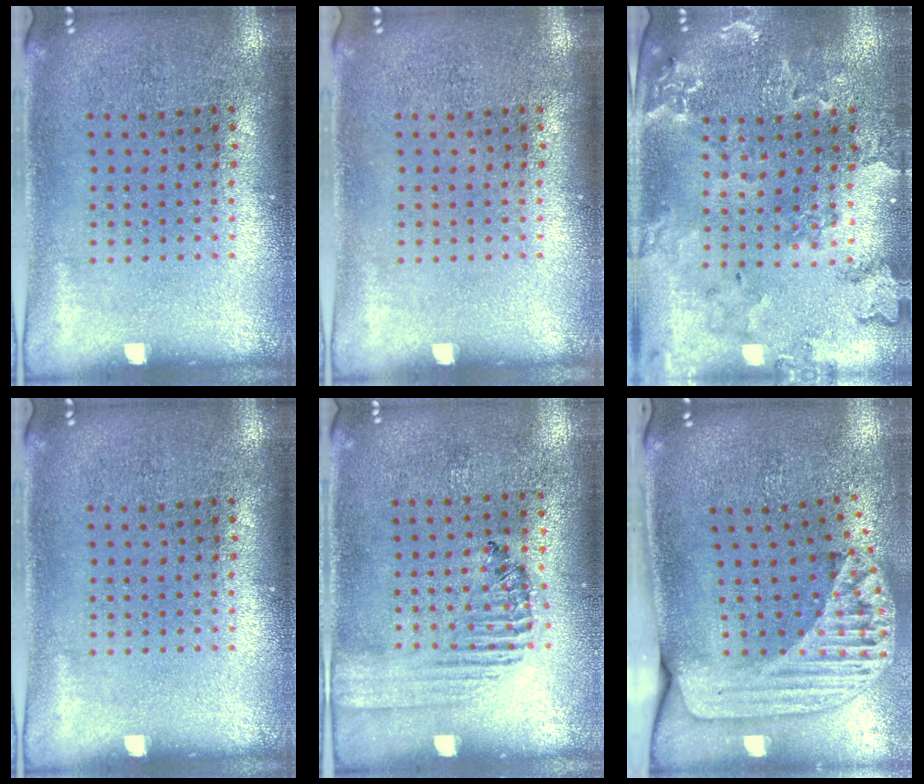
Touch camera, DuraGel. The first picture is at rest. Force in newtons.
{"total": 0.0}
{"total": 1.1, "press": 1.1, "slide": 0.2}
{"total": 0.0}
{"total": 1.3, "press": 1.0, "slide": 0.8}
{"total": 2.2, "press": 1.7, "slide": 1.4}